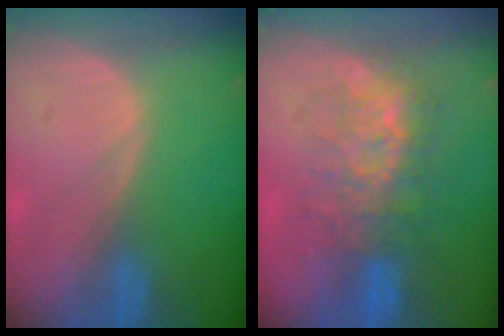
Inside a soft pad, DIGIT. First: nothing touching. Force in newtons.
{"total": 8.0, "press": 7.8, "slide": 1.8}